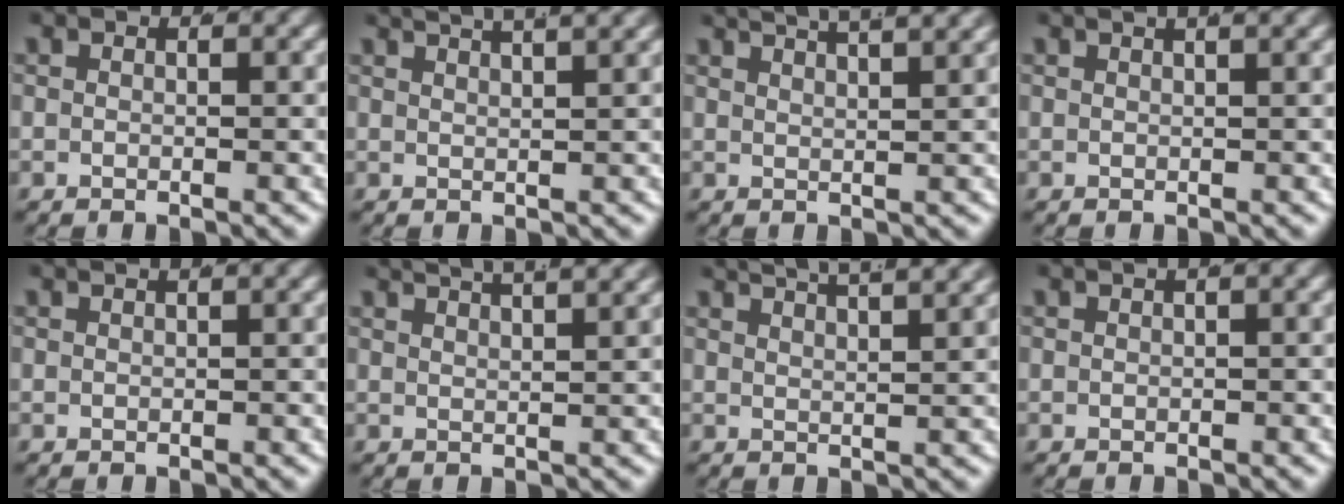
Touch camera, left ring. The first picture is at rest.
{"total": 4.7, "force": [3.9, 1.3, 2.2], "torque": [-0.035, 0.009, 0.063]}
{"total": 6.0, "force": [4.9, 2.1, 2.6], "torque": [-0.040, 0.014, 0.075]}
{"total": 3.1, "force": [2.2, 0.8, 2.0], "torque": [-0.019, 0.014, 0.031]}
{"total": 1.7, "force": [1.3, 0.3, 1.1], "torque": [-0.003, 0.016, 0.016]}
{"total": 5.4, "force": [4.5, 1.8, 2.5], "torque": [-0.037, 0.012, 0.070]}
{"total": 6.6, "force": [5.4, 2.4, 2.9], "torque": [-0.042, 0.015, 0.082]}
{"total": 1.6, "force": [1.0, 0.5, 1.2], "torque": [-0.001, 0.022, 0.007]}